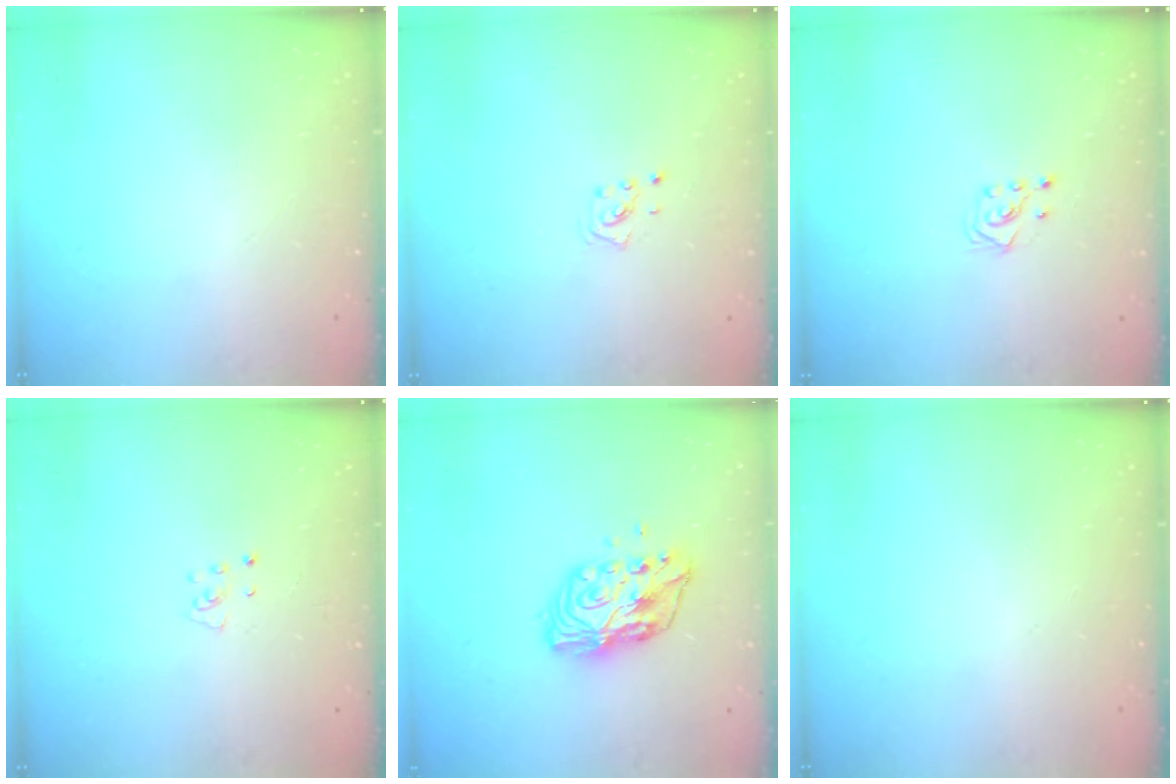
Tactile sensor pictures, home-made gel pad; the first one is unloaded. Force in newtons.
{"total": 2.0, "press": 2.0, "slide": 0.6}
{"total": 3.1, "press": 3.0, "slide": 0.7}
{"total": 3.5, "press": 3.5, "slide": 0.3}
{"total": 9.8, "press": 9.8, "slide": 0.7}
{"total": 0.0}